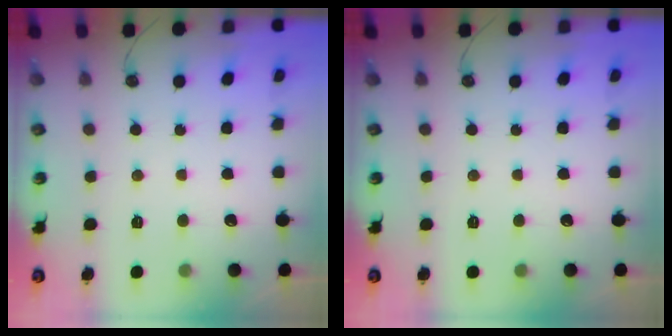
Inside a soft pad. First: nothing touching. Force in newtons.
{"total": 0.0}